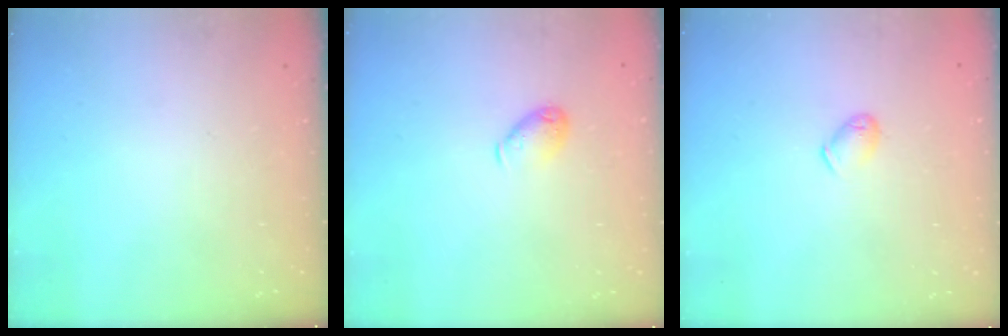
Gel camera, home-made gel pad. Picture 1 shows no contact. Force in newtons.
{"total": 6.2, "press": 6.2, "slide": 0.7}
{"total": 7.2, "press": 7.1, "slide": 0.9}